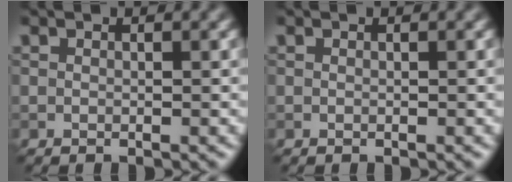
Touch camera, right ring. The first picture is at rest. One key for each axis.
{"total": 0.0}